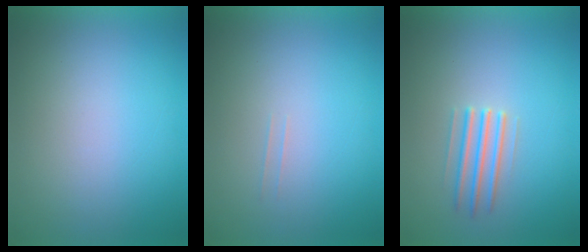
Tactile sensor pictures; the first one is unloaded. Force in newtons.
{"total": 1.1}
{"total": 2.7}